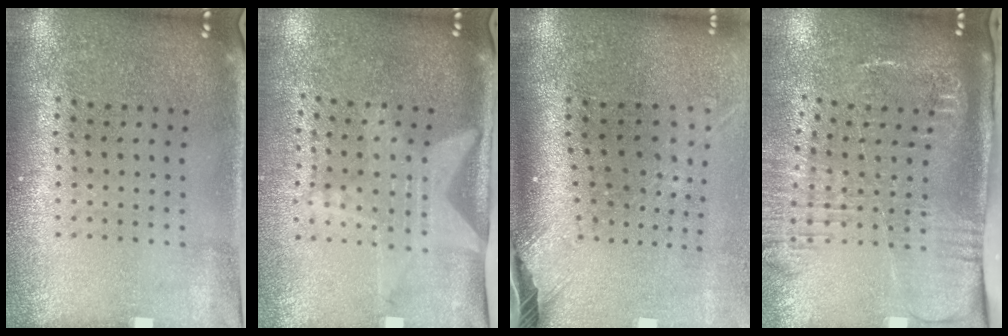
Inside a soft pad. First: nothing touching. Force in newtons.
{"total": 2.1, "press": 1.5, "slide": 1.4}
{"total": 2.6, "press": 1.8, "slide": 1.8}
{"total": 2.7, "press": 2.1, "slide": 1.7}